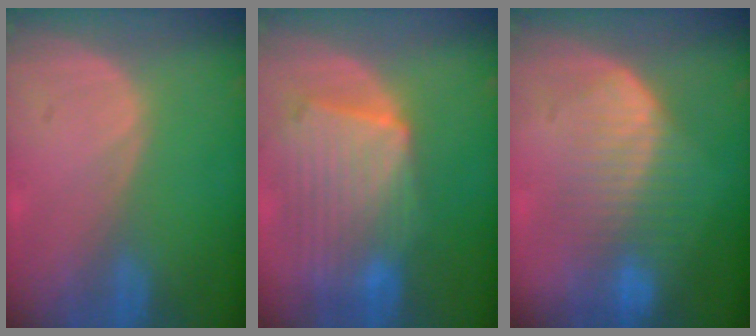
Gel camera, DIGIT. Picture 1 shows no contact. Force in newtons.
{"total": 10.7, "press": 9.3, "slide": 5.4}
{"total": 7.5, "press": 7.2, "slide": 2.1}